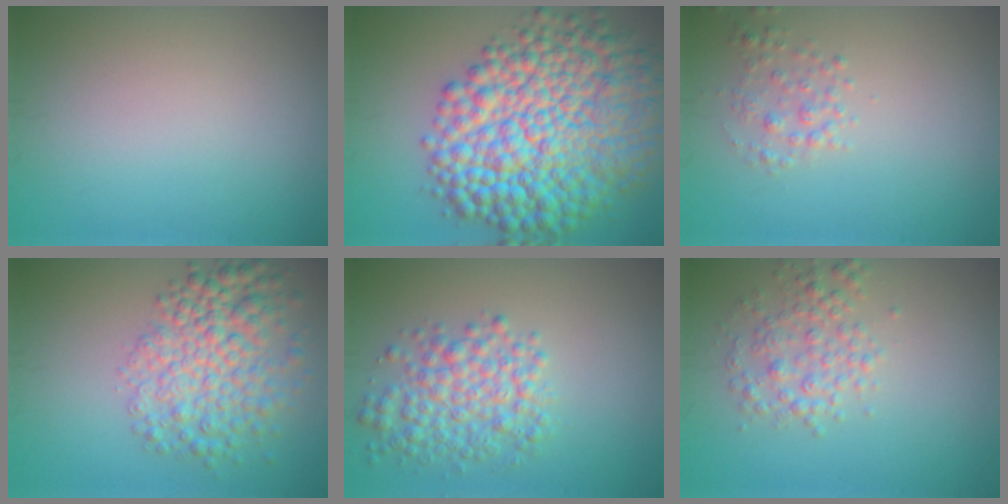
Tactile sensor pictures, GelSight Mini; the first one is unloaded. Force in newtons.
{"total": 14.3, "press": 14.3, "slide": 0.2}
{"total": 1.6, "press": 1.6, "slide": 0.1}
{"total": 6.3, "press": 6.2, "slide": 0.2}
{"total": 4.5, "press": 4.5, "slide": 0.1}
{"total": 2.8, "press": 2.8, "slide": 0.0}